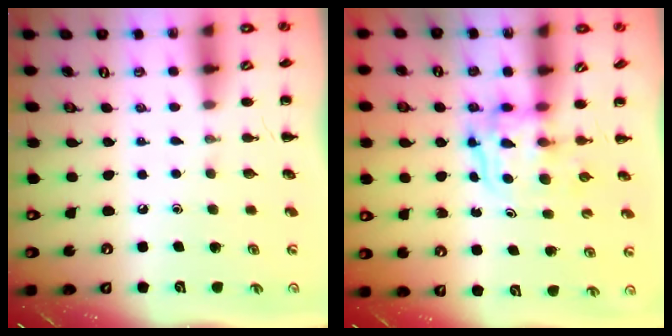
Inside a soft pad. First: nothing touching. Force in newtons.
{"total": 3.4, "press": 3.4, "slide": 0.2}